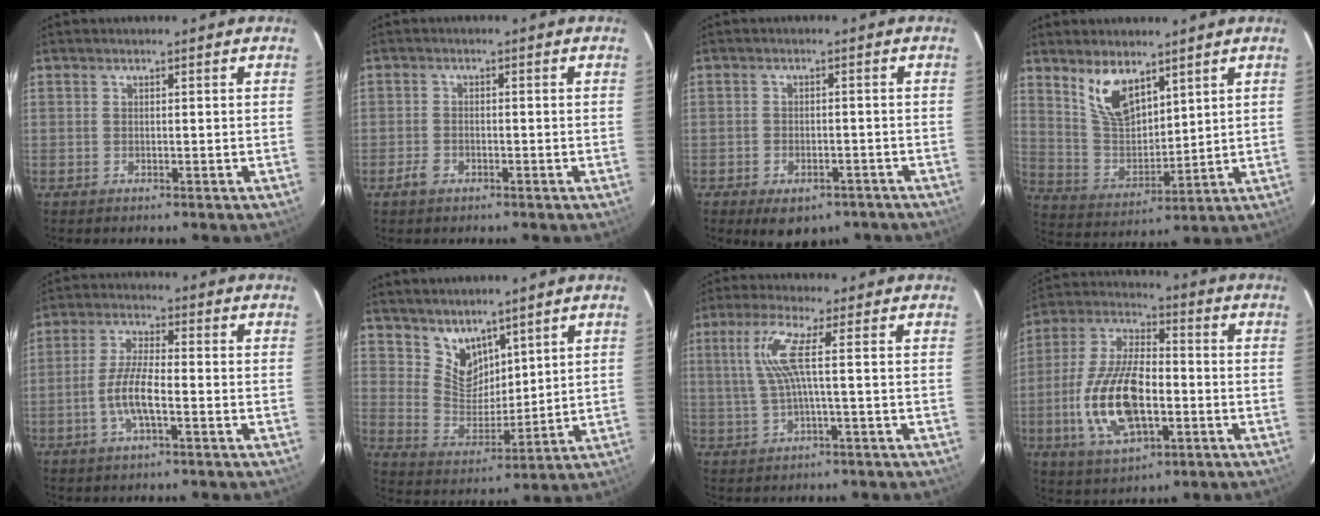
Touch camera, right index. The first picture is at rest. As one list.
[{"total": 2.5, "force": [-1.6, 1.5, 1.3], "torque": [-0.031, 0.001, -0.029]}, {"total": 8.5, "force": [-5.9, 4.5, 4.1], "torque": [-0.080, -0.005, -0.069]}, {"total": 10.1, "force": [6.5, 4.7, 6.2], "torque": [-0.117, 0.002, 0.137]}, {"total": 6.9, "force": [-2.4, 1.6, 6.3], "torque": [-0.130, 0.002, -0.048]}, {"total": 8.1, "force": [6.1, 4.6, 2.7], "torque": [-0.040, -0.001, 0.129]}, {"total": 6.3, "force": [0.7, -0.7, 6.2], "torque": [-0.125, -0.001, 0.026]}, {"total": 17.3, "force": [-4.2, 7.9, 14.8], "torque": [-0.314, -0.002, -0.073]}]